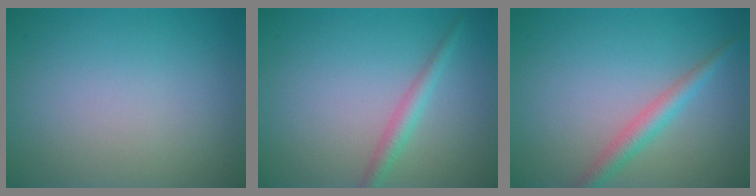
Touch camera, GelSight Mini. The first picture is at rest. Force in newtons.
{"total": 1.9, "press": 1.9, "slide": 0.0}
{"total": 2.5, "press": 2.5, "slide": 0.0}